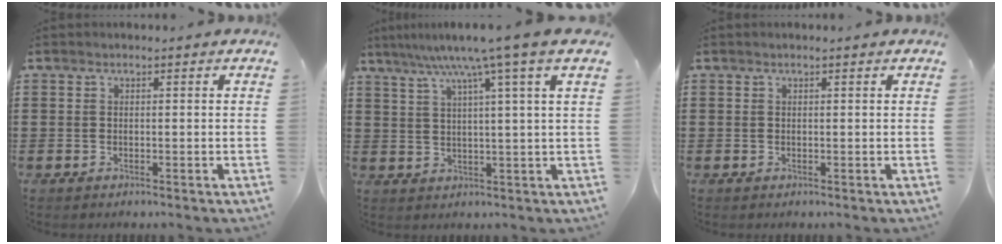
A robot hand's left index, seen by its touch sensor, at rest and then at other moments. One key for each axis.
{"total": 8.2, "fx": 5.1, "fy": -1.2, "fz": 6.3, "tx": -0.130, "ty": -0.021, "tz": 0.080}
{"total": 0.0}